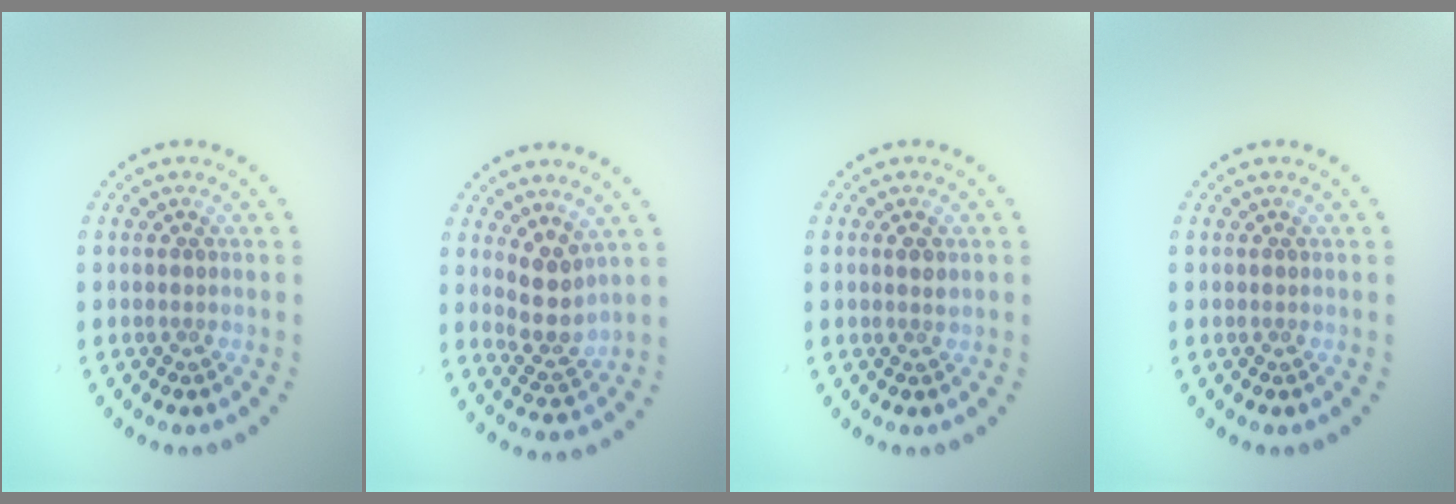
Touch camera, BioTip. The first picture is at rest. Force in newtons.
{"total": 2.9, "press": 2.2, "slide": 1.9}
{"total": 1.0, "press": 0.9, "slide": 0.4}
{"total": 0.0}